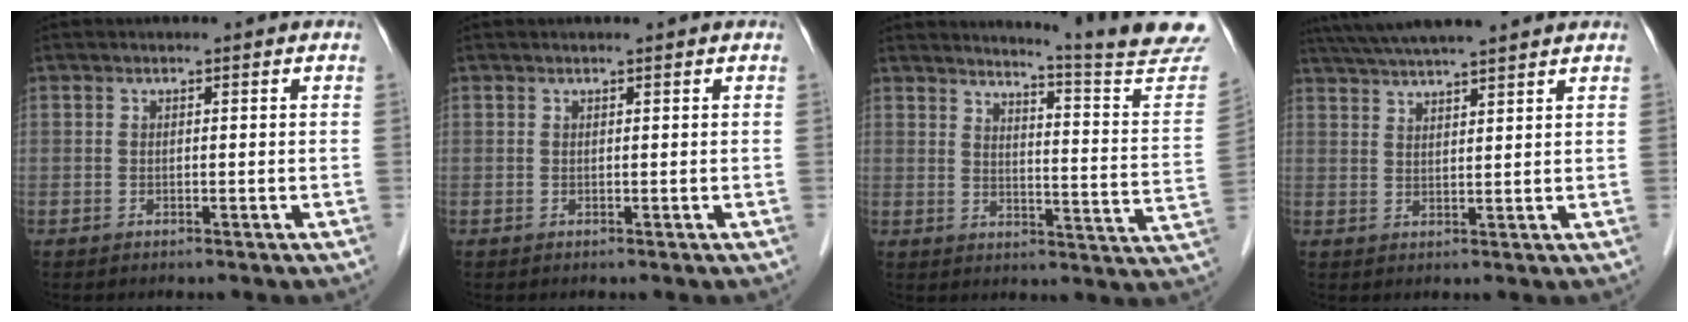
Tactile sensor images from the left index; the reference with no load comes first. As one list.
[{"total": 1.1, "force": [0.9, -0.1, 0.5], "torque": [-0.005, 0.012, 0.017]}, {"total": 17.4, "force": [16.4, -2.1, 5.4], "torque": [-0.083, -0.121, 0.187]}, {"total": 12.2, "force": [10.8, 0.6, 5.7], "torque": [-0.100, 0.039, 0.163]}]